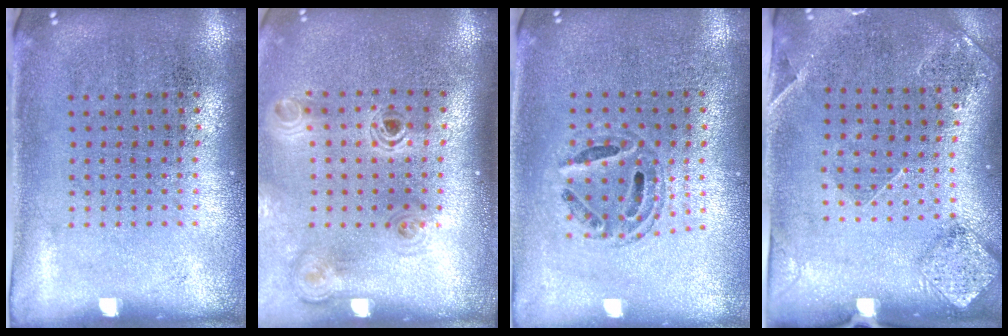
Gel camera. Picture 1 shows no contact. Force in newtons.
{"total": 1.2, "press": 1.2, "slide": 0.3}
{"total": 0.7, "press": 0.7, "slide": 0.2}
{"total": 1.5, "press": 1.4, "slide": 0.6}